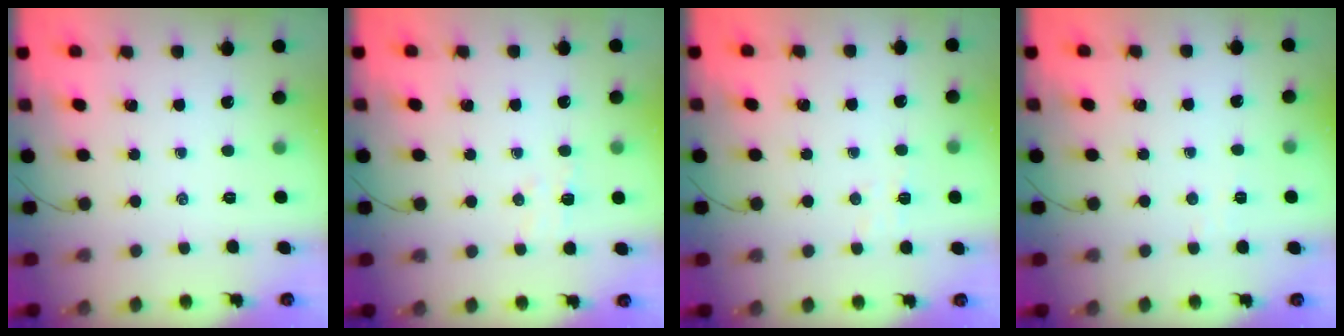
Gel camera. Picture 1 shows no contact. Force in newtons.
{"total": 5.1, "press": 4.9, "slide": 1.0}
{"total": 3.4, "press": 3.2, "slide": 1.1}
{"total": 2.2, "press": 2.1, "slide": 0.7}